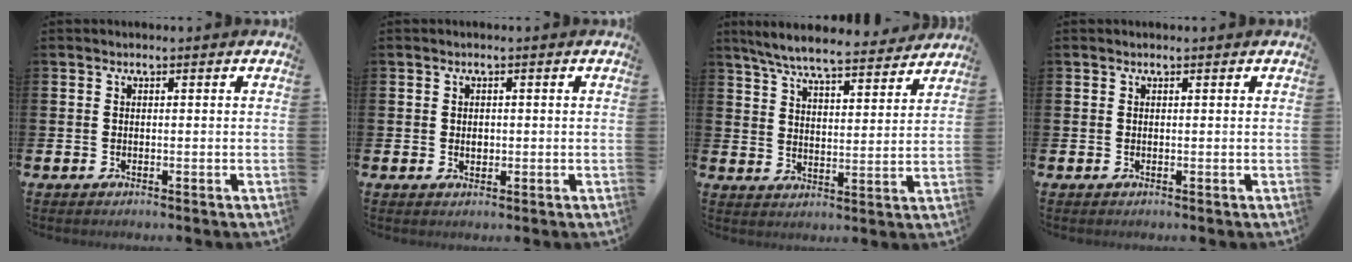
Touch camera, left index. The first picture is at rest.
{"total": 1.0, "force": [0.1, 0.8, 0.7], "torque": [-0.006, 0.003, -0.002]}
{"total": 7.4, "force": [6.9, 0.8, 2.5], "torque": [-0.069, -0.043, 0.119]}
{"total": 0.0}